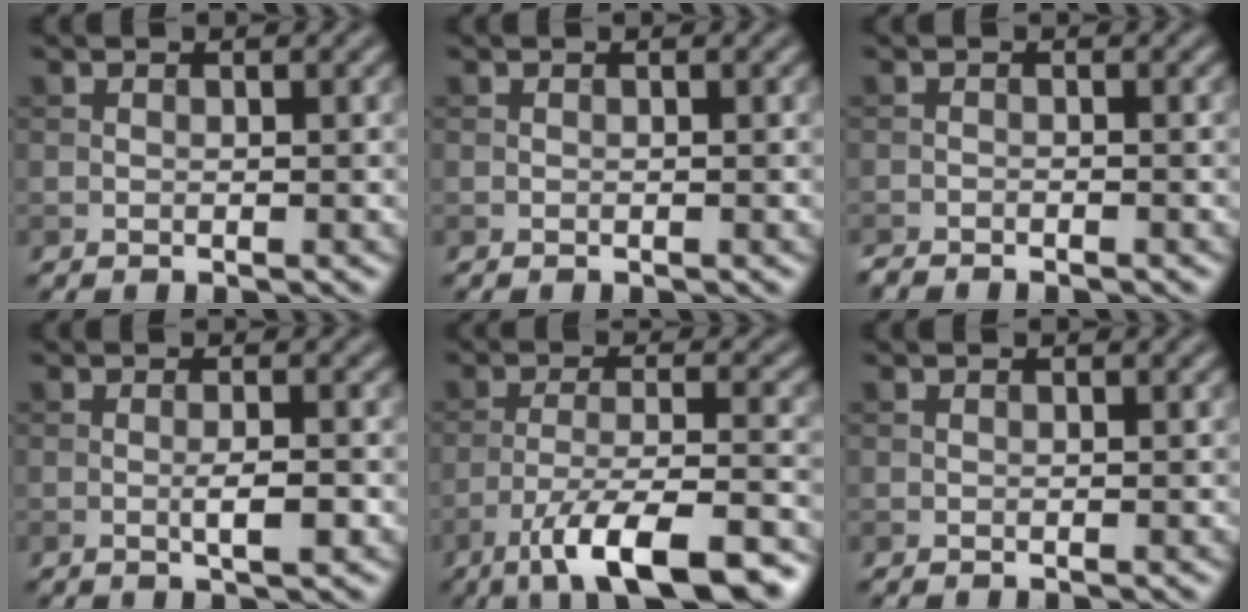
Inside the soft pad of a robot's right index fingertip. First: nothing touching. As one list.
[{"total": 0.0}, {"total": 1.4, "force": [-1.4, 0.0, 0.3], "torque": [-0.007, -0.004, -0.028]}, {"total": 2.1, "force": [-0.5, 0.3, 2.0], "torque": [-0.035, 0.000, -0.011]}, {"total": 10.8, "force": [-7.0, 2.6, 7.8], "torque": [-0.130, 0.001, -0.117]}, {"total": 0.0}]